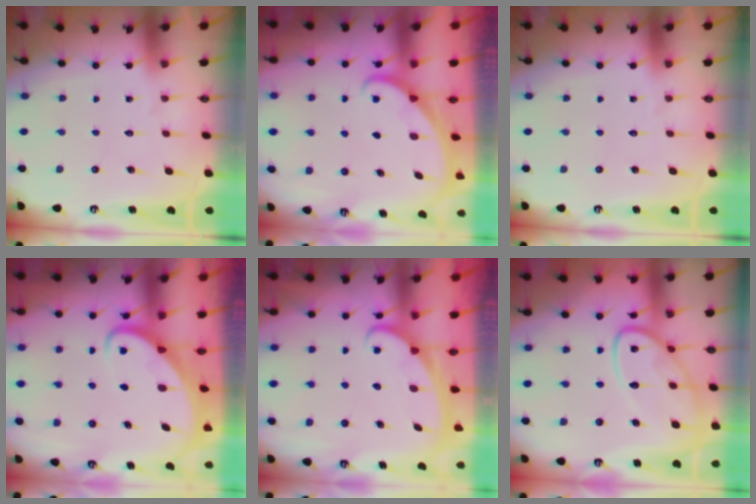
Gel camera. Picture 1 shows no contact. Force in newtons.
{"total": 1.6, "press": 1.6, "slide": 0.1}
{"total": 0.0}
{"total": 3.0, "press": 3.0, "slide": 0.4}
{"total": 2.6, "press": 2.6, "slide": 0.3}
{"total": 13.5, "press": 13.5, "slide": 1.2}